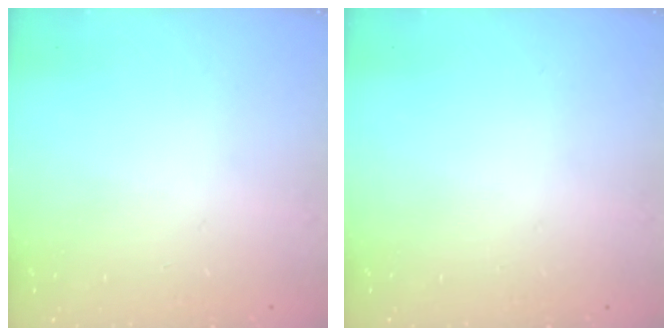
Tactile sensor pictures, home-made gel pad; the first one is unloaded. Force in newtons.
{"total": 0.0}